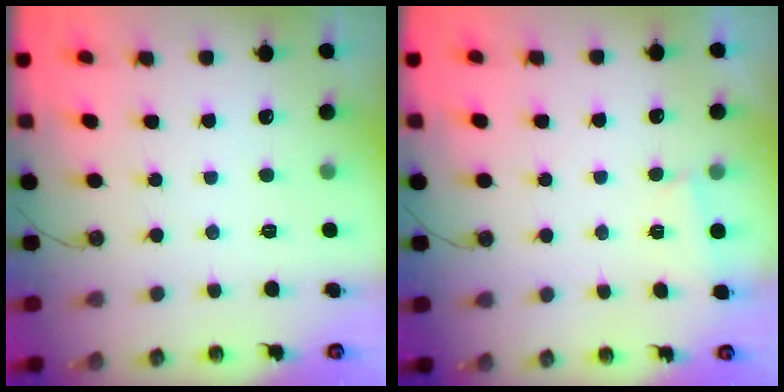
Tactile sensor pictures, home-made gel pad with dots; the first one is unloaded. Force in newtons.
{"total": 1.0, "press": 0.9, "slide": 0.4}